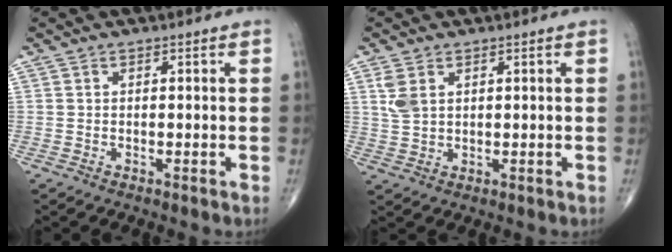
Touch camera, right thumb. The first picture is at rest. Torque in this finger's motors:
{"motor_torque": [-0.01, 1.34, 0.40, 0.09, 0.01]}